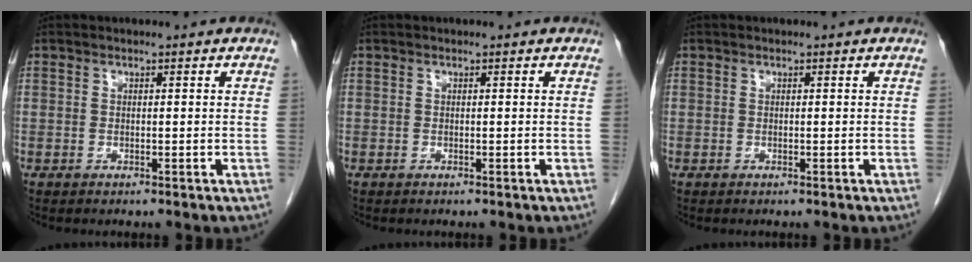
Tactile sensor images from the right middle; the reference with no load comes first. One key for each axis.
{"total": 0.0}
{"total": 0.0}